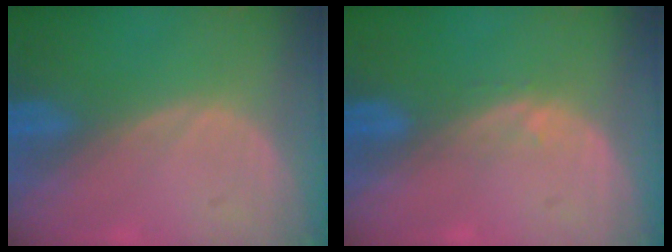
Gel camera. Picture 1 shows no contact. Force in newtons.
{"total": 1.0, "press": 1.0, "slide": 0.2}